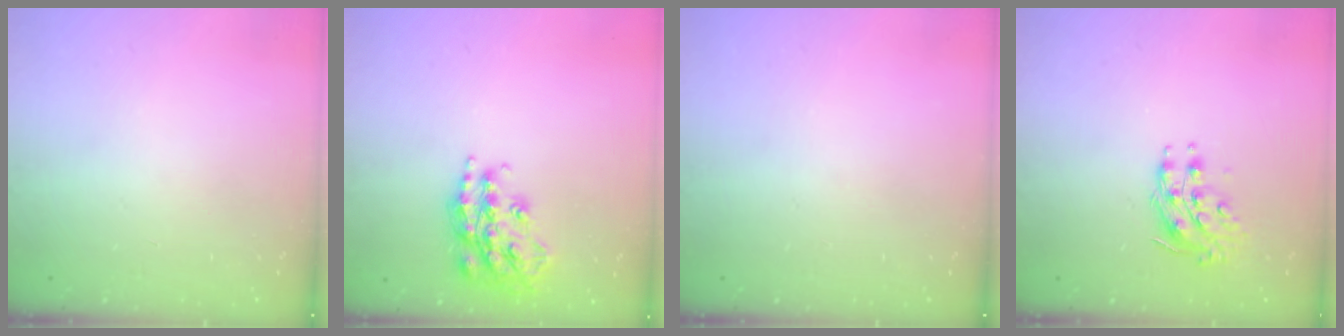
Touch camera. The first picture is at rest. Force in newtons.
{"total": 17.5, "press": 17.5, "slide": 1.0}
{"total": 0.0}
{"total": 9.0, "press": 9.0, "slide": 0.1}